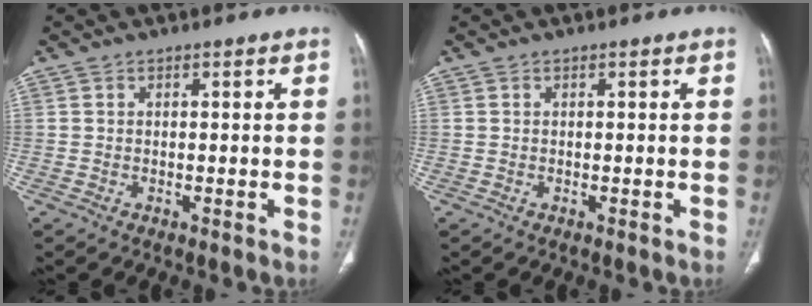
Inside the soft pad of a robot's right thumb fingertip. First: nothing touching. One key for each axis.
{"total": 0.0}